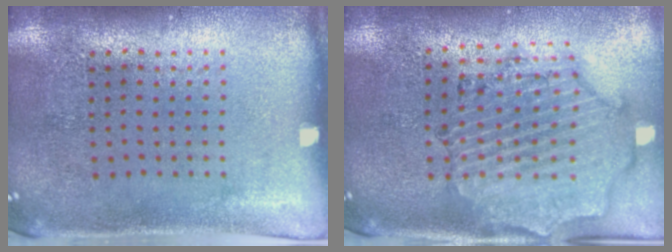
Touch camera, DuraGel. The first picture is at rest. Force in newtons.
{"total": 1.7, "press": 1.6, "slide": 0.3}